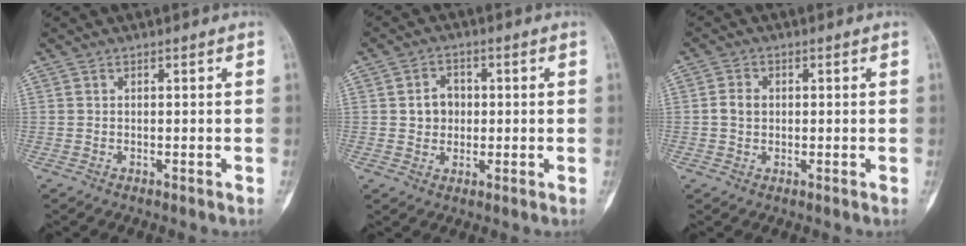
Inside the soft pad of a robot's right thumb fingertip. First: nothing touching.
{"total": 4.9, "force": [0.3, 4.2, 2.4], "torque": [-0.013, 0.006, 0.002]}
{"total": 3.0, "force": [0.1, 2.5, 1.6], "torque": [-0.024, 0.007, 0.000]}